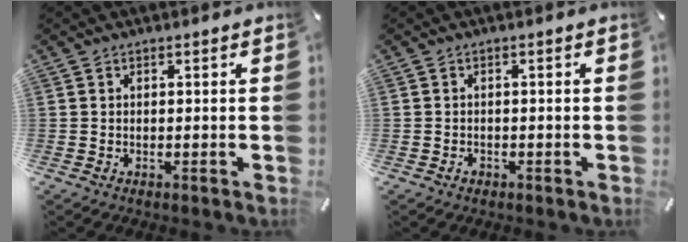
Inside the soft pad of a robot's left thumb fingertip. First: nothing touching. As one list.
[{"total": 1.2, "force": [-0.6, 0.8, 0.6], "torque": [-0.013, 0.003, -0.014]}]